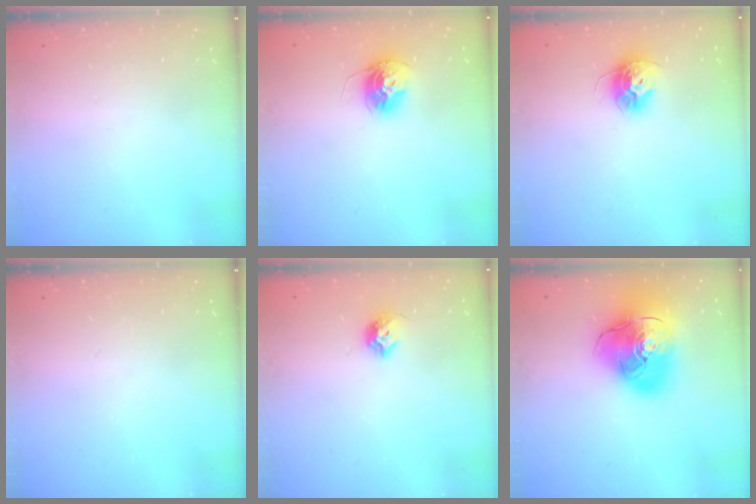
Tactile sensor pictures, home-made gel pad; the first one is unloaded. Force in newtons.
{"total": 12.1, "press": 12.1, "slide": 1.1}
{"total": 10.4, "press": 10.4, "slide": 0.5}
{"total": 0.0}
{"total": 7.7, "press": 7.7, "slide": 1.0}
{"total": 22.5, "press": 22.3, "slide": 3.4}